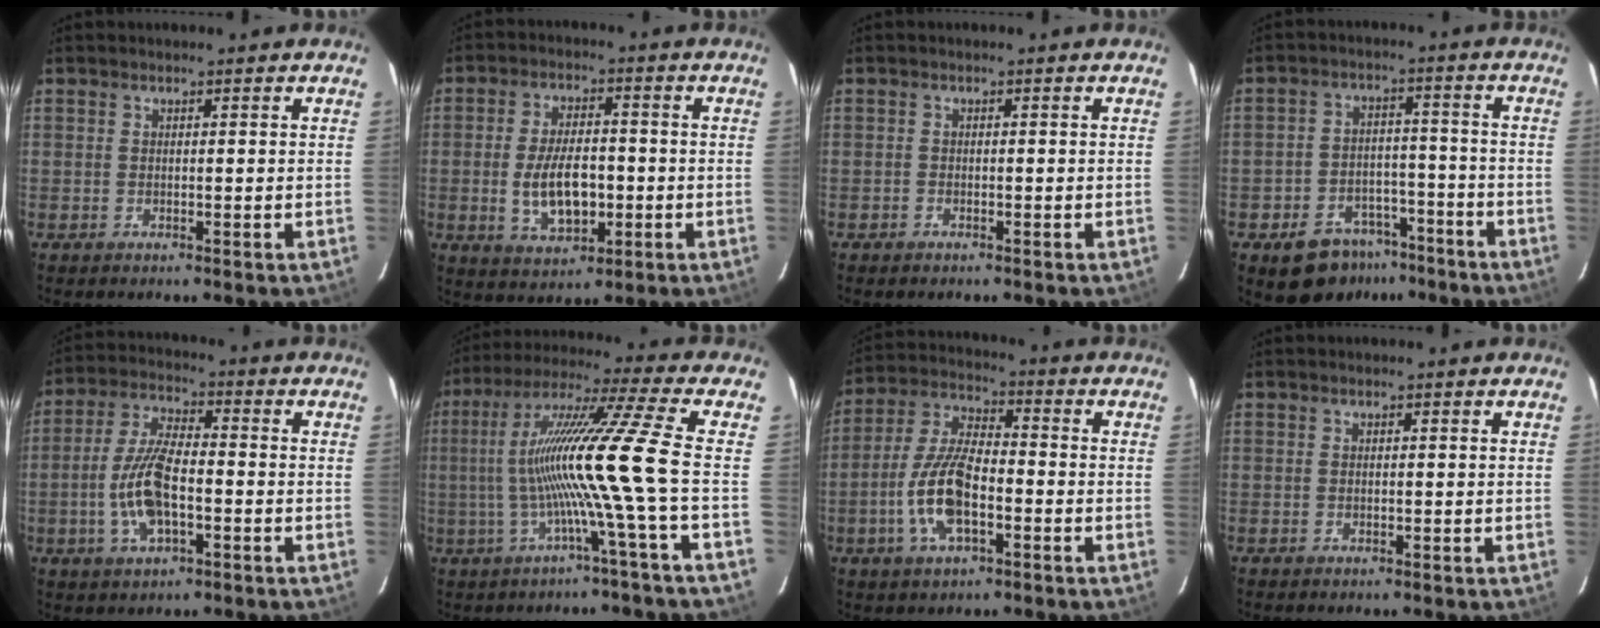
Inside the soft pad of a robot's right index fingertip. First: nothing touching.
{"total": 9.9, "force": [-1.8, 5.0, 8.3], "torque": [-0.162, -0.005, -0.022]}
{"total": 0.9, "force": [-0.8, 0.5, 0.0], "torque": [-0.005, 0.002, -0.014]}
{"total": 10.7, "force": [-7.2, 6.9, 3.8], "torque": [-0.088, 0.026, -0.089]}
{"total": 10.8, "force": [-2.8, 4.2, 9.5], "torque": [-0.197, 0.003, -0.054]}
{"total": 14.5, "force": [-2.5, -3.6, 13.8], "torque": [-0.242, -0.002, -0.042]}
{"total": 12.0, "force": [-3.9, 4.8, 10.3], "torque": [-0.220, 0.003, -0.076]}
{"total": 0.0}